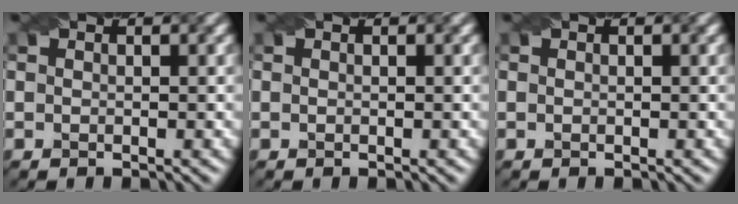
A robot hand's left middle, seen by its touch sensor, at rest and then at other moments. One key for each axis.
{"total": 0.0}
{"total": 0.0}